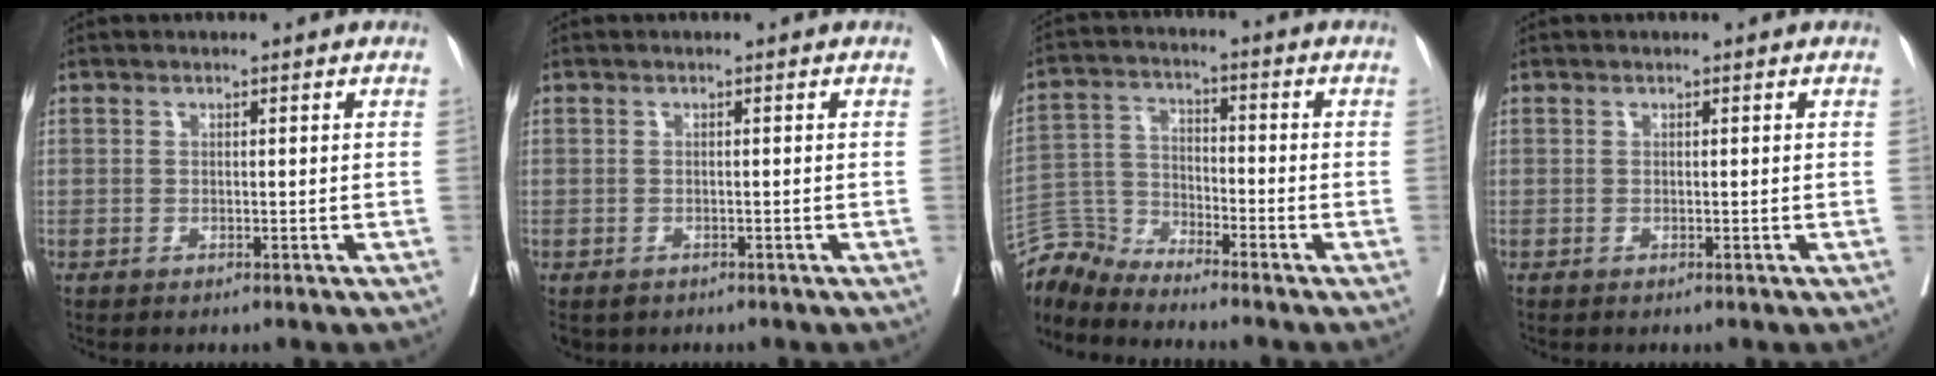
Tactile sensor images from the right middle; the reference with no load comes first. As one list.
[{"total": 2.2, "force": [-1.3, 1.6, 0.6], "torque": [-0.011, -0.002, -0.019]}, {"total": 5.9, "force": [-5.8, -0.4, -0.9], "torque": [0.012, 0.006, -0.115]}, {"total": 0.0}]